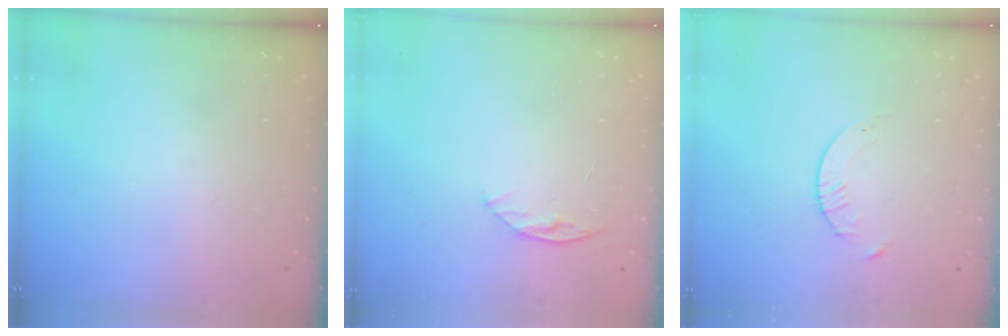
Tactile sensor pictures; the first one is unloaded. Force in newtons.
{"total": 5.1, "press": 5.1, "slide": 0.5}
{"total": 2.1, "press": 2.1, "slide": 0.3}